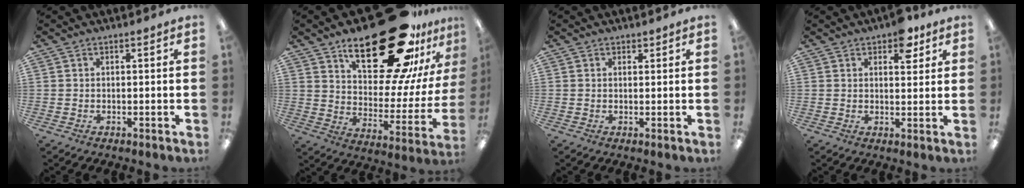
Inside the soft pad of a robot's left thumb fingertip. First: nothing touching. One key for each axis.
{"total": 30.9, "fx": 19.6, "fy": 13.3, "fz": 19.9, "tx": -0.274, "ty": -0.121, "tz": 0.329}
{"total": 1.0, "fx": 0.8, "fy": 0.6, "fz": 0.0, "tx": 0.008, "ty": -0.003, "tz": 0.013}
{"total": 6.5, "fx": 4.2, "fy": 3.3, "fz": 3.6, "tx": -0.032, "ty": -0.017, "tz": 0.068}